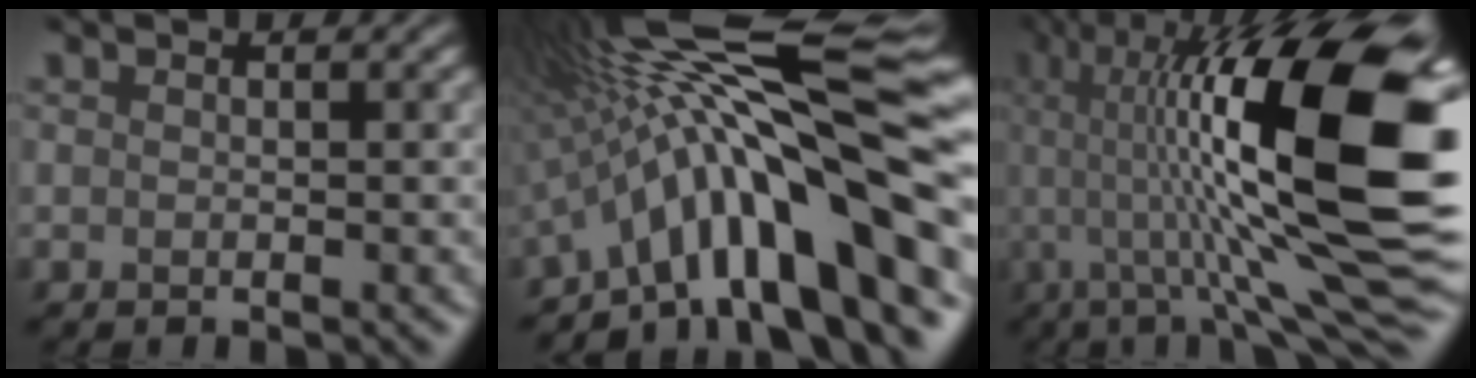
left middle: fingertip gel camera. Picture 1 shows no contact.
{"total": 15.7, "force": [-2.0, 4.1, 15.0], "torque": [-0.231, 0.042, -0.040]}
{"total": 18.1, "force": [2.7, 5.5, 17.1], "torque": [-0.289, 0.034, 0.057]}